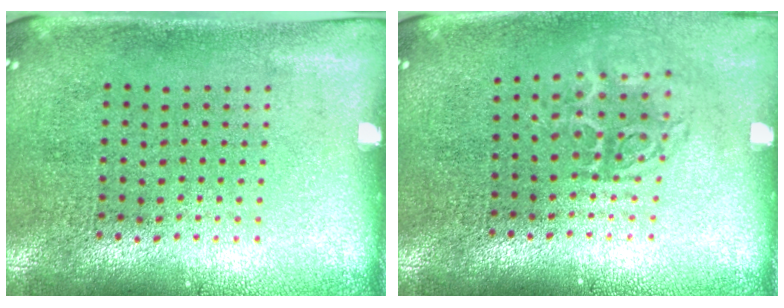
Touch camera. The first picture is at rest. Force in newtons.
{"total": 1.6, "press": 1.2, "slide": 1.2}